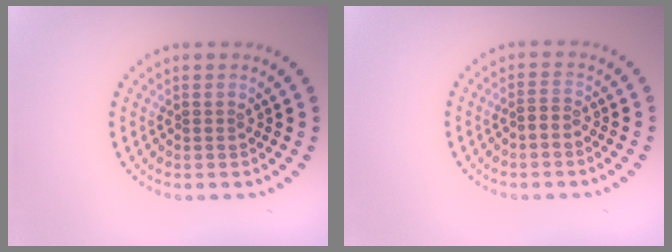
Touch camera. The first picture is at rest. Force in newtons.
{"total": 1.2, "press": 1.1, "slide": 0.5}